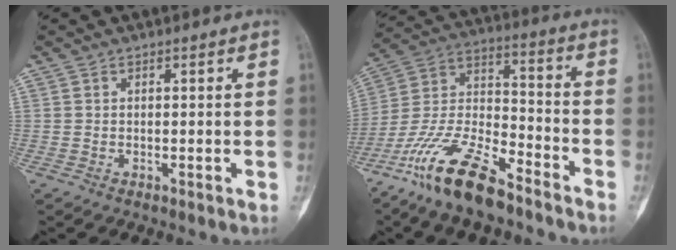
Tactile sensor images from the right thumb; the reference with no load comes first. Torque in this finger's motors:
{"motor_torque": [1.86, -0.05, 1.21, -0.97, 0.22]}